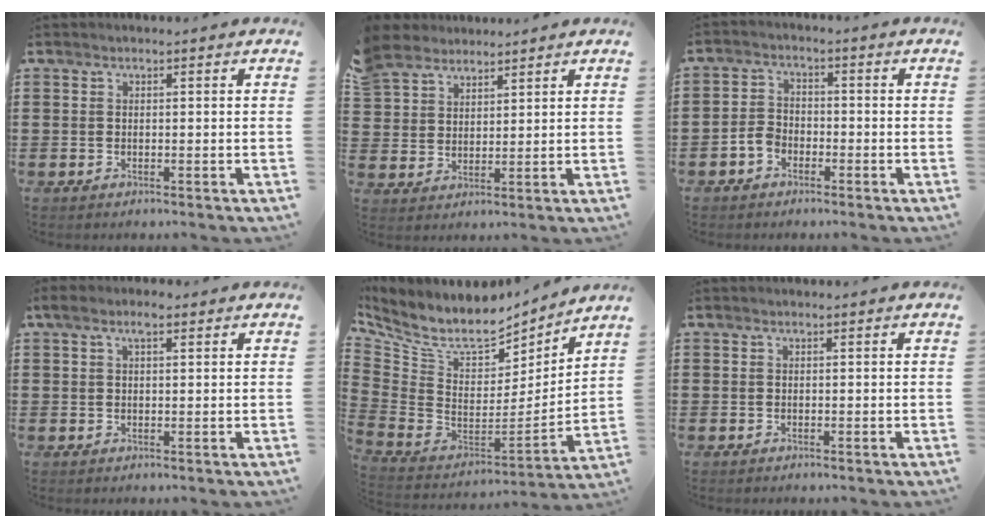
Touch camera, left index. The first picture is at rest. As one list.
[{"total": 5.7, "force": [5.0, 2.9, 0.3], "torque": [-0.034, -0.008, 0.096]}, {"total": 3.1, "force": [-1.9, 2.0, 1.3], "torque": [-0.034, 0.007, -0.041]}, {"total": 3.3, "force": [1.8, 1.3, 2.4], "torque": [-0.052, 0.007, 0.030]}, {"total": 8.2, "force": [6.3, 3.5, 3.8], "torque": [-0.102, -0.054, 0.108]}, {"total": 0.0}]